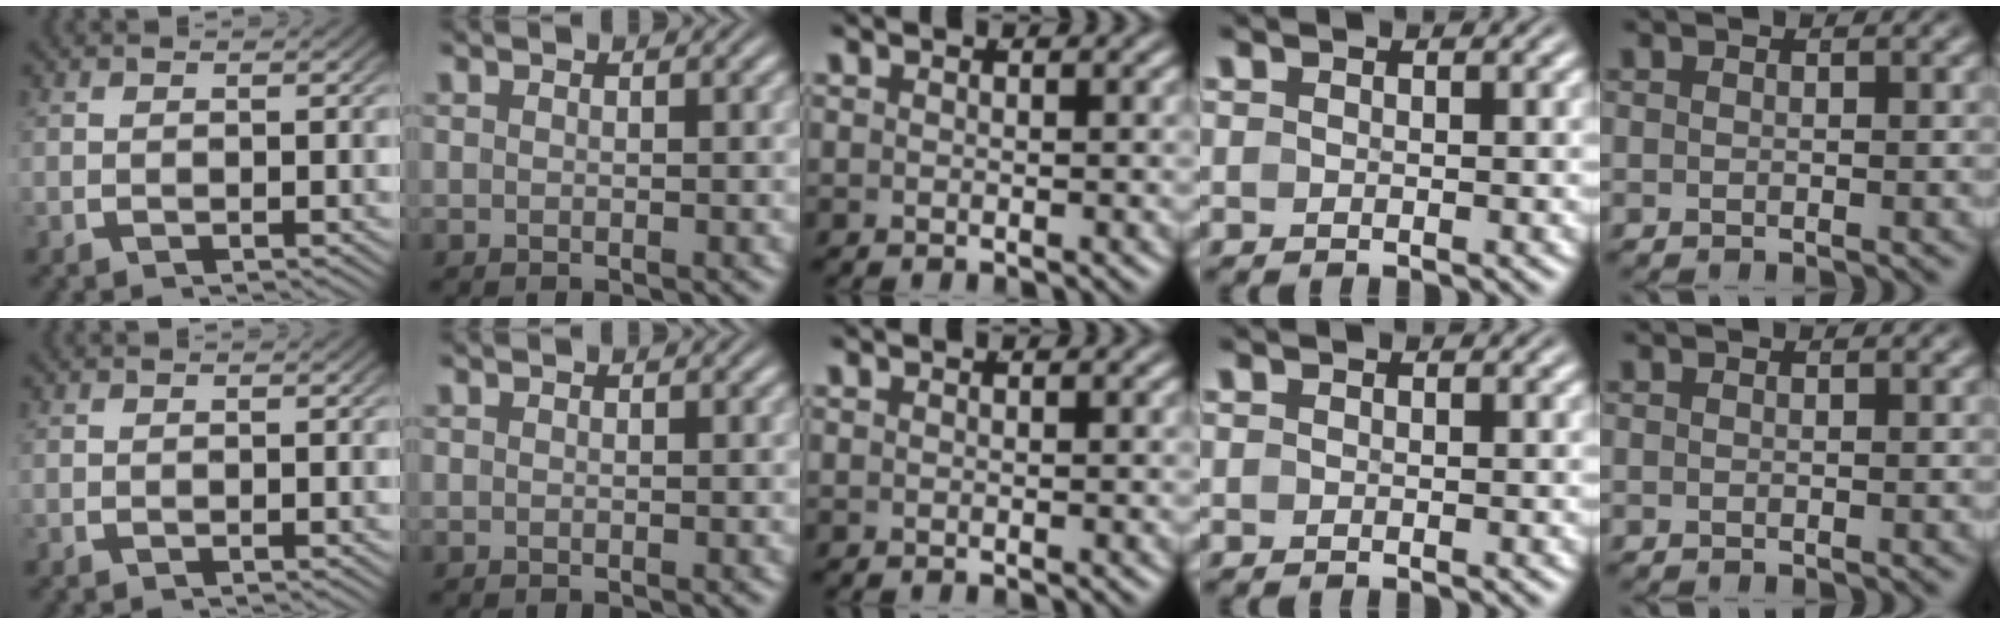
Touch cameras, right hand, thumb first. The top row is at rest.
{}